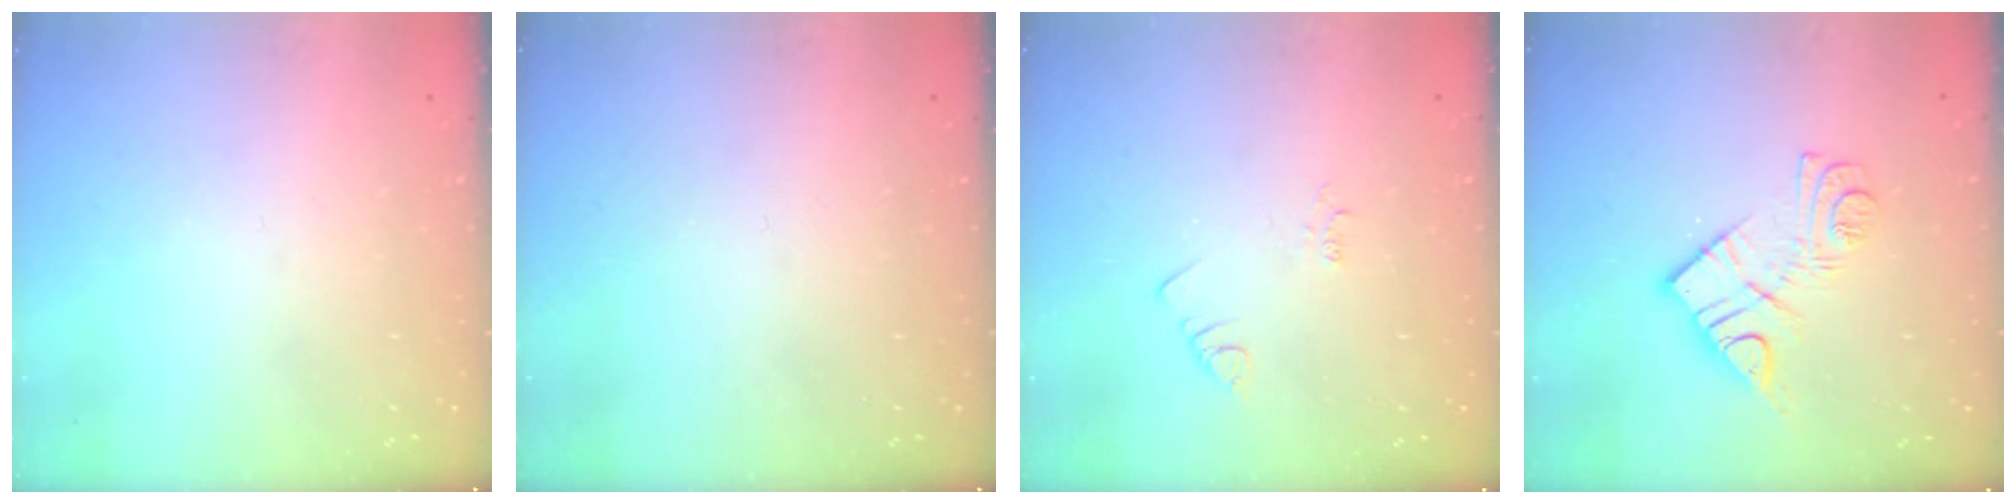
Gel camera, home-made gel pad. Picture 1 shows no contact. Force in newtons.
{"total": 0.0}
{"total": 1.9, "press": 1.9, "slide": 0.3}
{"total": 11.5, "press": 11.5, "slide": 0.6}